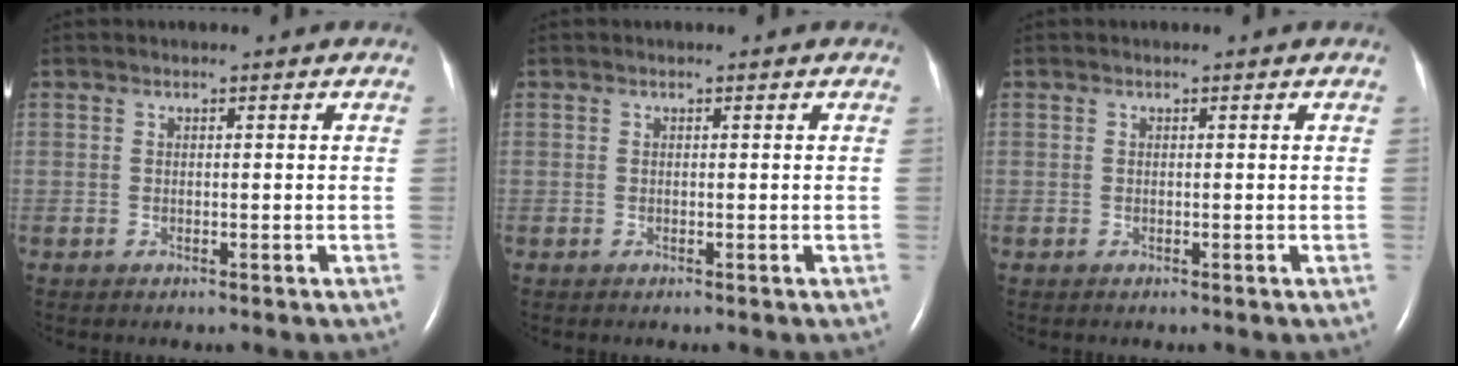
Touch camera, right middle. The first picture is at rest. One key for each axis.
{"total": 0.0}
{"total": 0.0}